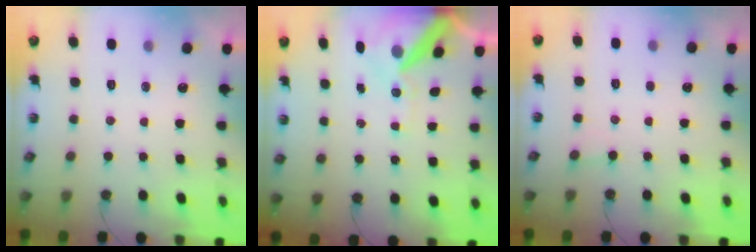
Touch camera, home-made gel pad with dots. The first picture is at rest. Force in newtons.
{"total": 12.8, "press": 12.6, "slide": 1.7}
{"total": 2.0, "press": 2.0, "slide": 0.1}